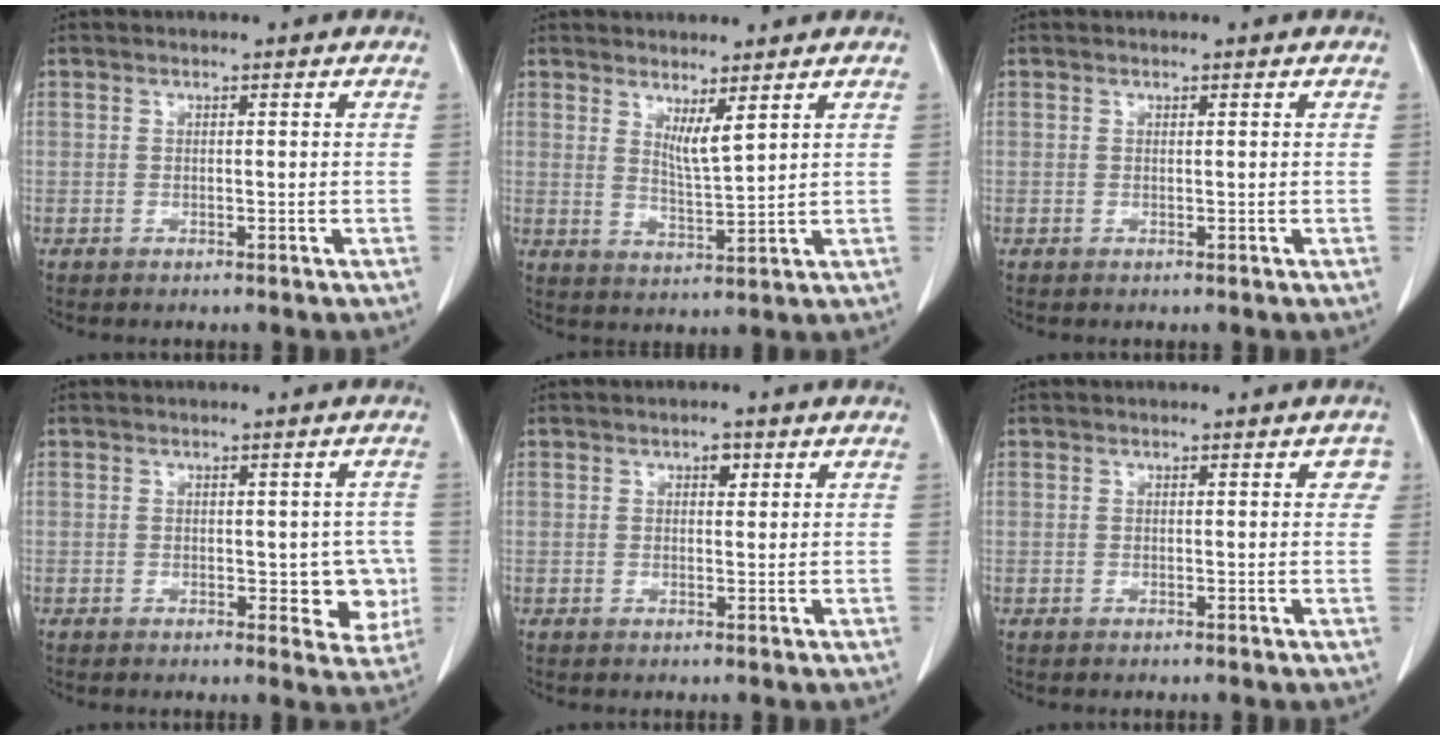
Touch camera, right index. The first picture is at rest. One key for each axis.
{"total": 3.8, "fx": 2.3, "fy": 0.2, "fz": 3.0, "tx": -0.056, "ty": -0.018, "tz": 0.048}
{"total": 0.0}
{"total": 5.7, "fx": -1.1, "fy": 2.9, "fz": 4.8, "tx": -0.037, "ty": 0.005, "tz": -0.011}
{"total": 1.3, "fx": 0.5, "fy": 0.8, "fz": 1.0, "tx": -0.011, "ty": 0.002, "tz": 0.004}
{"total": 1.9, "fx": 0.3, "fy": 0.9, "fz": 1.6, "tx": -0.006, "ty": 0.009, "tz": -0.005}